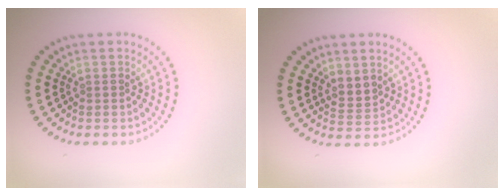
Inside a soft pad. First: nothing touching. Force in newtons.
{"total": 1.7, "press": 1.3, "slide": 1.0}